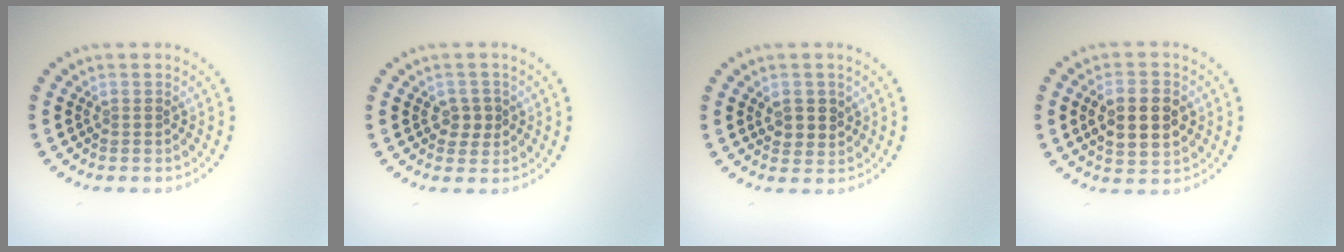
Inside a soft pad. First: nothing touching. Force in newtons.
{"total": 1.9, "press": 1.8, "slide": 0.6}
{"total": 2.3, "press": 2.2, "slide": 0.7}
{"total": 5.1, "press": 5.1, "slide": 0.4}